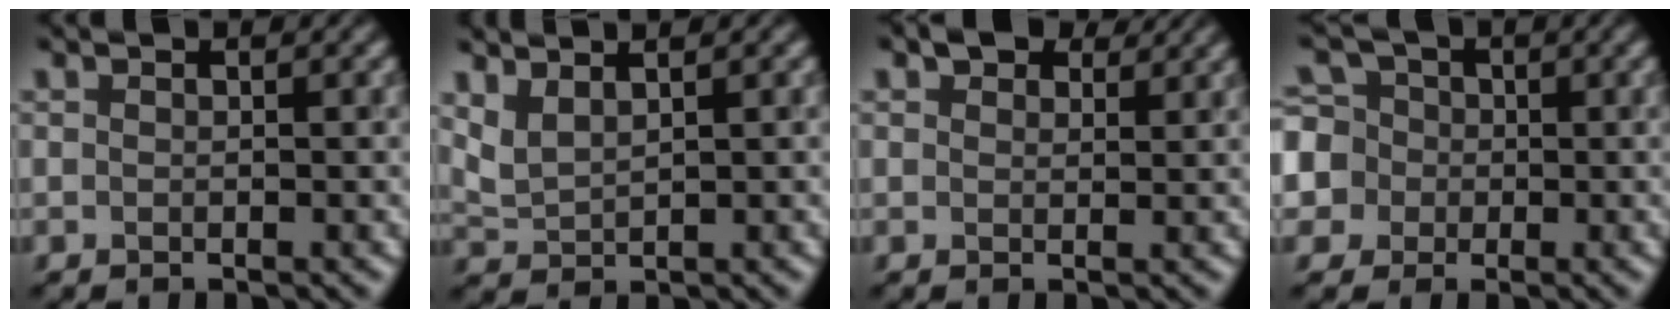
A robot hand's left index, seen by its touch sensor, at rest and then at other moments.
{"total": 1.8, "force": [1.5, 0.5, 0.8], "torque": [-0.024, 0.002, 0.038]}
{"total": 3.2, "force": [2.4, 1.6, 1.5], "torque": [-0.029, 0.007, 0.031]}
{"total": 6.1, "force": [-0.1, 5.8, 1.8], "torque": [-0.049, 0.038, -0.034]}